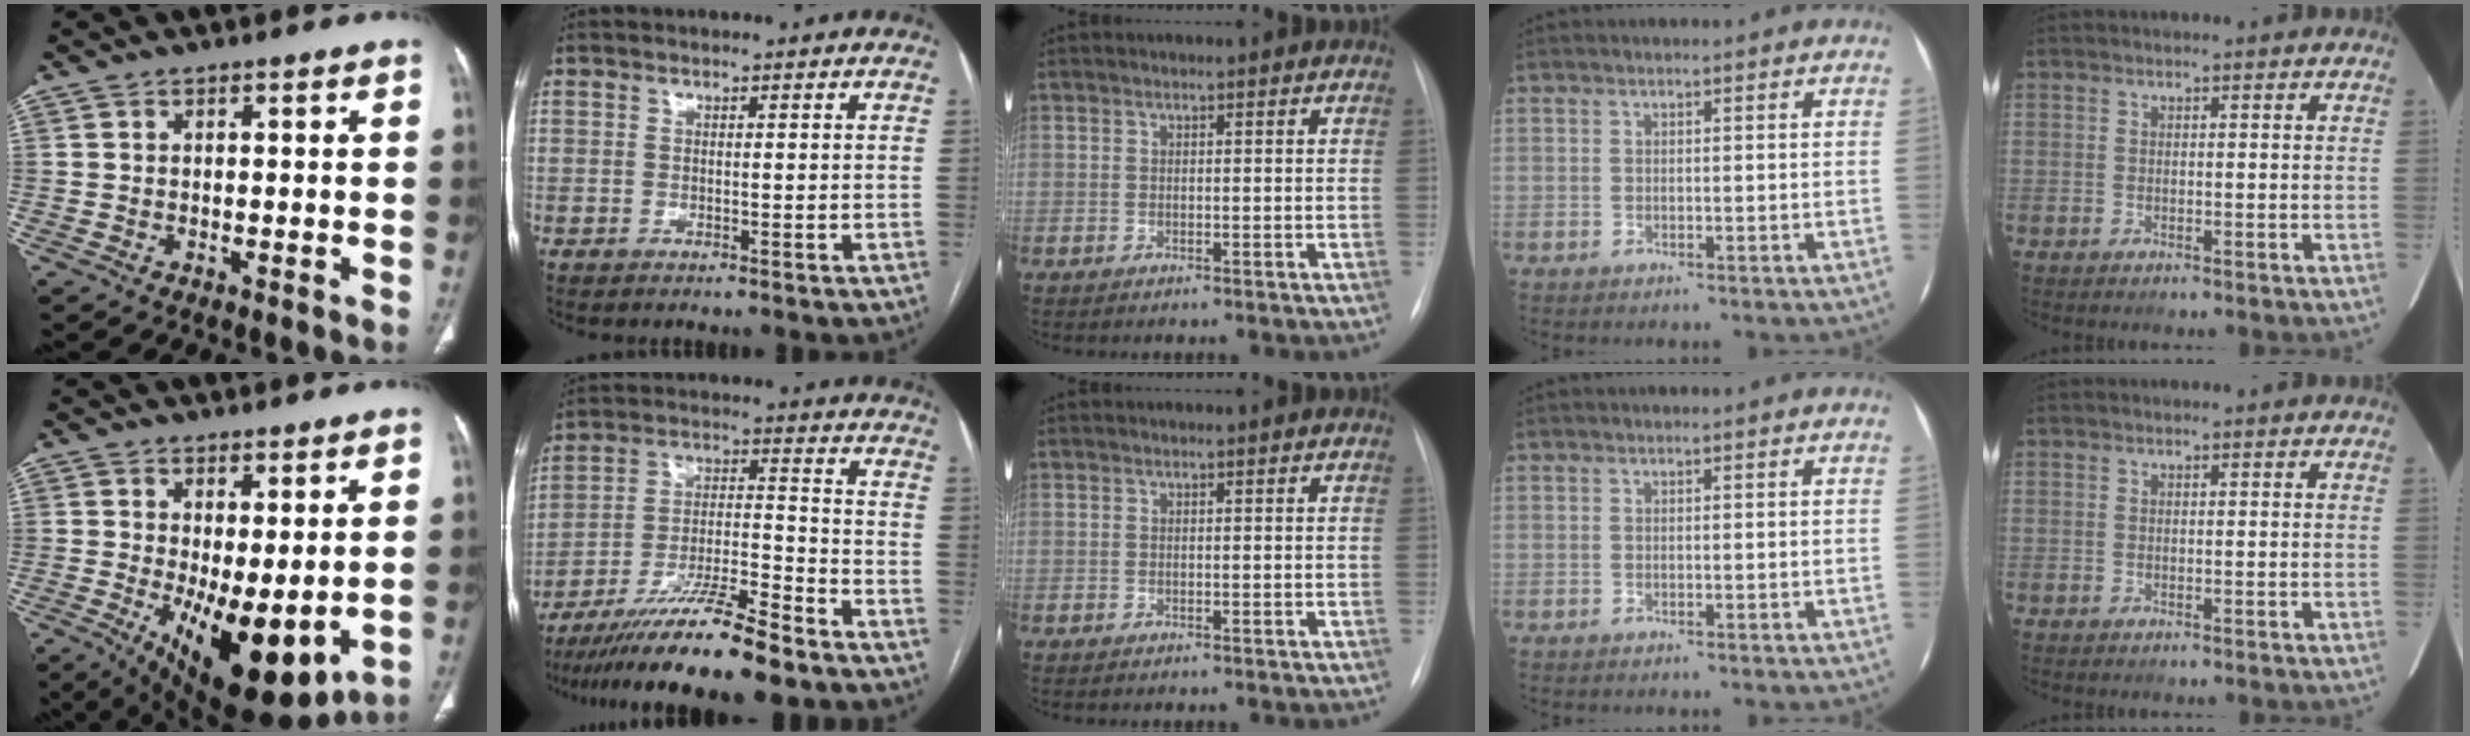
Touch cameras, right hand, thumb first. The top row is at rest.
{"thumb": {"total": 15.7, "force": [-2.5, 6.4, 14.1], "torque": [-0.212, -0.035, -0.017]}, "index": {"total": 15.2, "force": [-12.0, 0.4, 9.2], "torque": [-0.167, -0.016, -0.208]}}